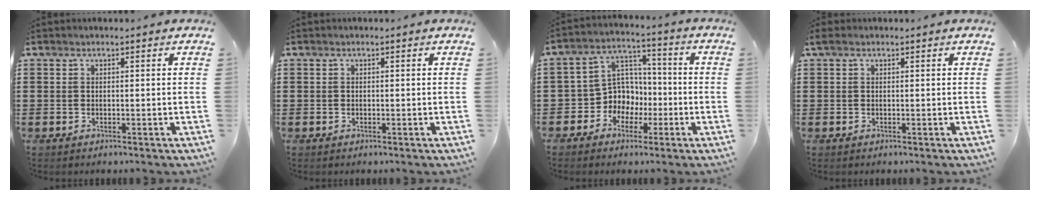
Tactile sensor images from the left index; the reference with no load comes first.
{"total": 0.0}
{"total": 7.2, "force": [-1.9, 6.8, 1.8], "torque": [-0.070, 0.000, -0.037]}
{"total": 0.8, "force": [0.0, 0.5, 0.6], "torque": [-0.012, 0.004, 0.000]}